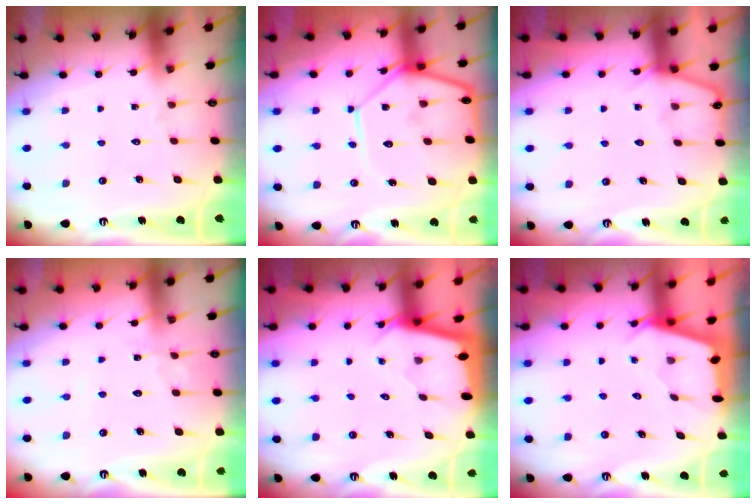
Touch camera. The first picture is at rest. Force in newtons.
{"total": 14.5, "press": 14.5, "slide": 0.9}
{"total": 4.4, "press": 4.4, "slide": 0.7}
{"total": 2.2, "press": 2.2, "slide": 0.3}
{"total": 2.0, "press": 2.0, "slide": 0.1}
{"total": 2.4, "press": 2.4, "slide": 0.2}